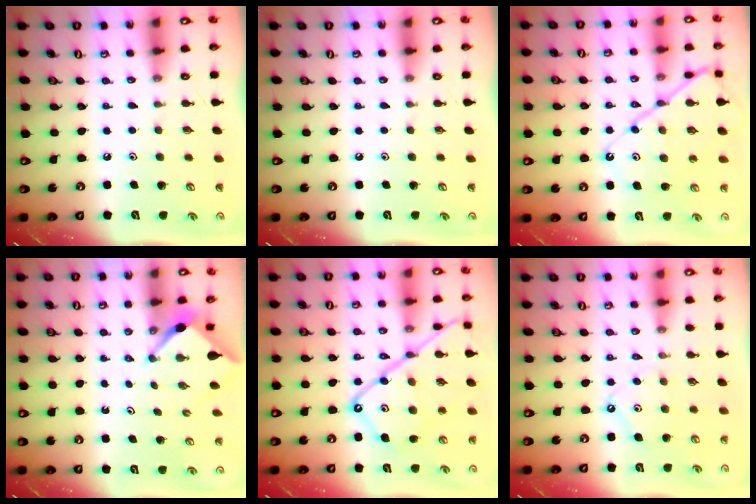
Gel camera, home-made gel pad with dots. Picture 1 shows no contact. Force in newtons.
{"total": 0.0}
{"total": 13.4, "press": 13.3, "slide": 1.3}
{"total": 2.4, "press": 2.4, "slide": 0.3}
{"total": 18.0, "press": 17.9, "slide": 1.9}
{"total": 6.8, "press": 6.7, "slide": 0.8}